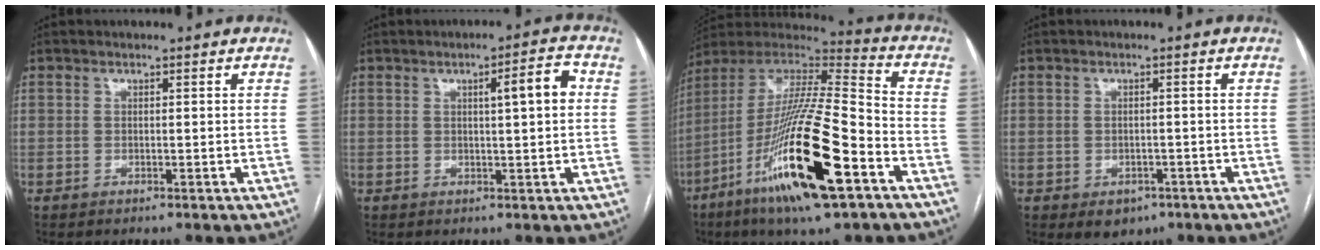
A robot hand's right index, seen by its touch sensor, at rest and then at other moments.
{"total": 5.2, "force": [1.1, 0.5, 5.1], "torque": [-0.074, 0.009, 0.013]}
{"total": 24.9, "force": [-10.8, 3.0, 22.3], "torque": [-0.441, -0.047, -0.193]}
{"total": 3.7, "force": [-1.9, 2.8, 1.5], "torque": [-0.012, 0.002, -0.013]}